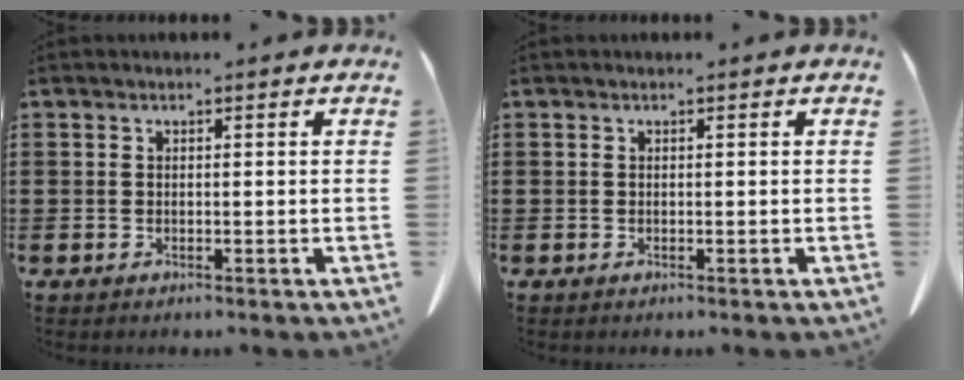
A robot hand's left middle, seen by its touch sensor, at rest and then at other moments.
{"total": 0.0}